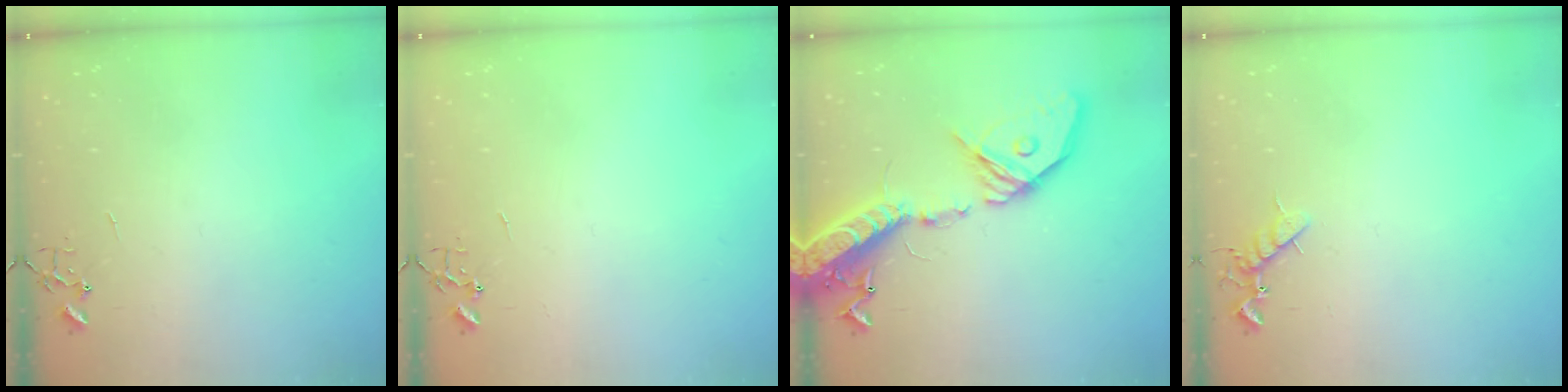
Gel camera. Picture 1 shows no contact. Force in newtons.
{"total": 0.0}
{"total": 25.2, "press": 24.7, "slide": 4.9}
{"total": 7.0, "press": 6.9, "slide": 1.1}